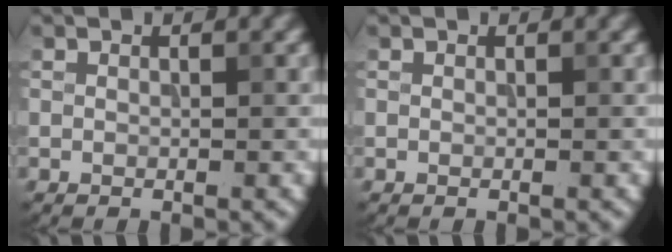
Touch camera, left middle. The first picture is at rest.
{"total": 0.0}